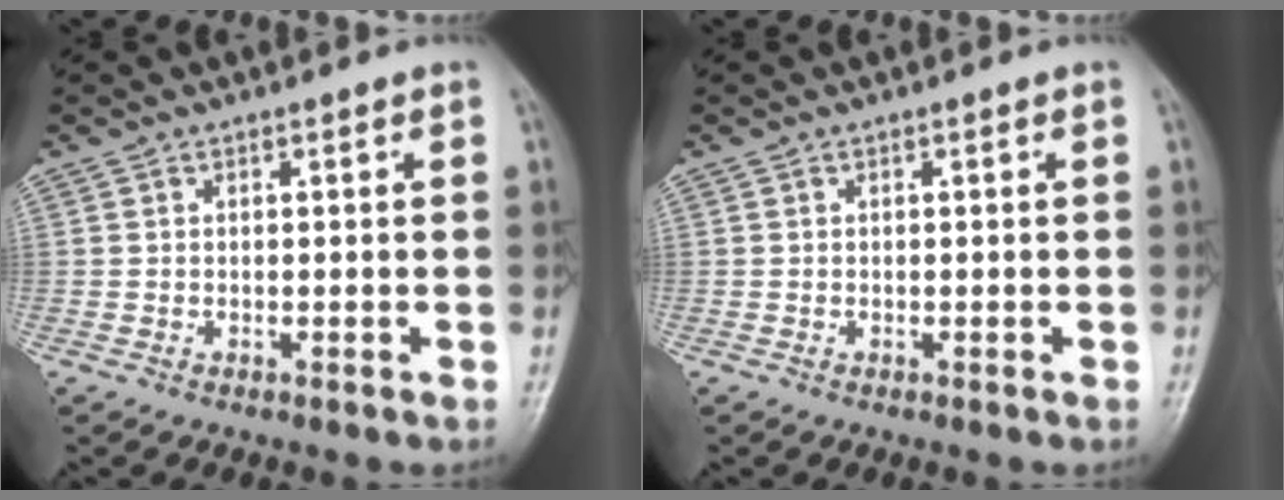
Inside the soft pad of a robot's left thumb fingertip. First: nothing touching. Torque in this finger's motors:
{"motor_torque": [0.00, 0.00, 0.00, 0.00, 0.00]}